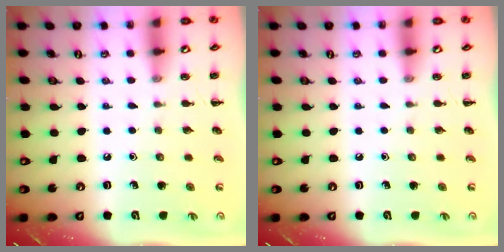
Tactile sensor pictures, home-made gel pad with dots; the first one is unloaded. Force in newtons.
{"total": 0.0}